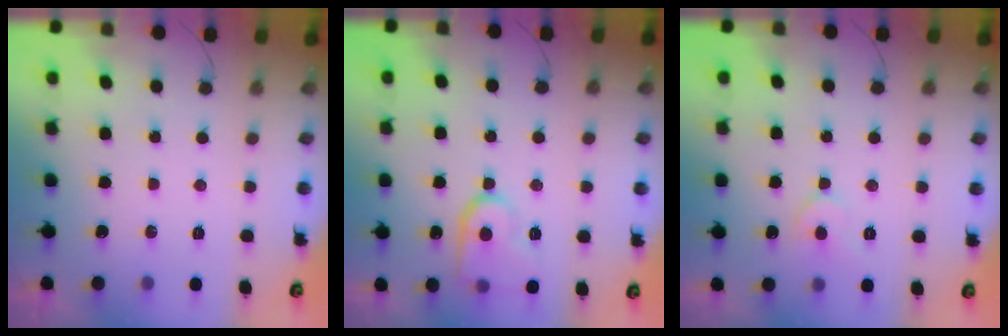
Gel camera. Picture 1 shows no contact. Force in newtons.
{"total": 12.9, "press": 12.9, "slide": 1.2}
{"total": 6.5, "press": 6.4, "slide": 0.9}